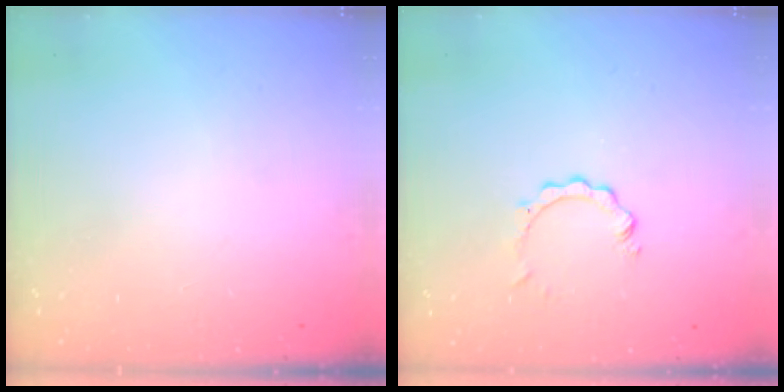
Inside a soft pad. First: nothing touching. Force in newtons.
{"total": 2.1, "press": 2.1, "slide": 0.2}